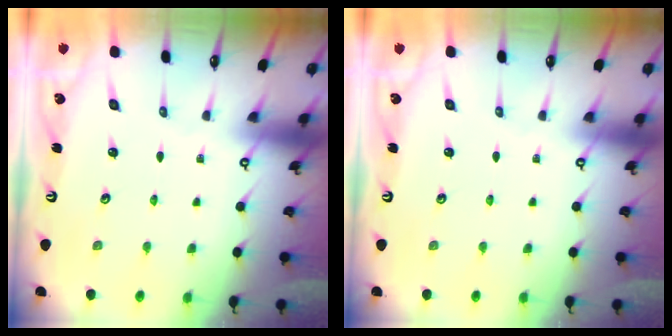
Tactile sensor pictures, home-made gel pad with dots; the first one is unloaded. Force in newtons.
{"total": 0.0}